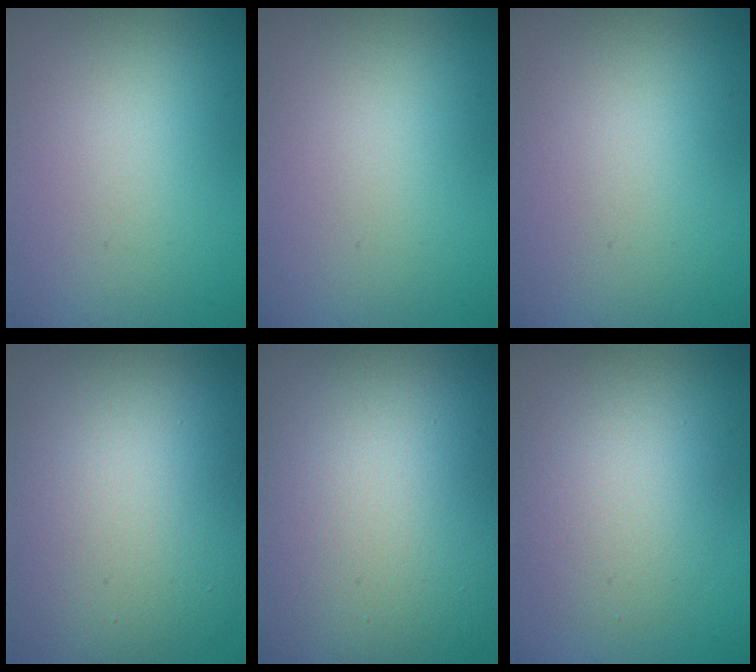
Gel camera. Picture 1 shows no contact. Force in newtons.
{"total": 0.0}
{"total": 0.0}
{"total": 13.4, "press": 13.4, "slide": 0.4}
{"total": 19.0, "press": 19.0, "slide": 1.0}
{"total": 3.8, "press": 3.8, "slide": 0.1}